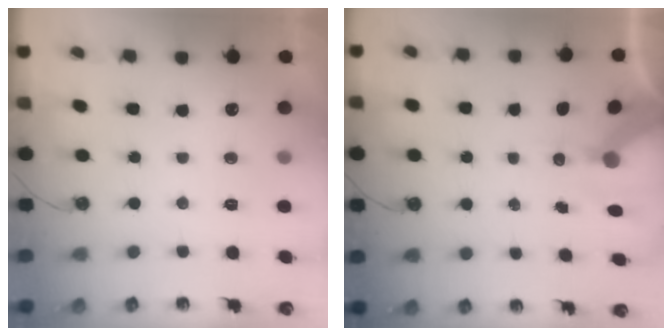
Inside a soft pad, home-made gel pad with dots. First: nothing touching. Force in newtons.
{"total": 9.6, "press": 9.6, "slide": 1.1}